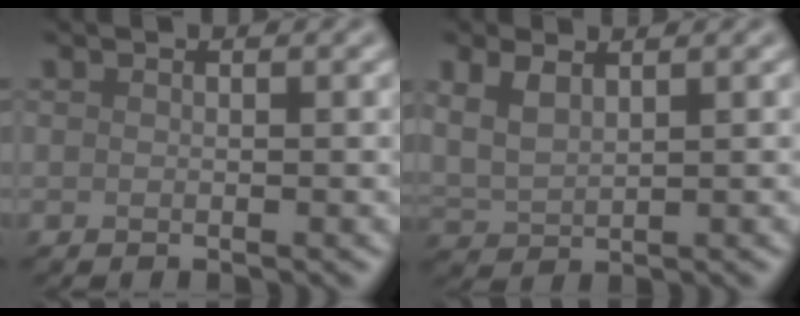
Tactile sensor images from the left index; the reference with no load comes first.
{"total": 2.5, "force": [1.4, 1.0, 1.7], "torque": [-0.043, 0.001, 0.032]}